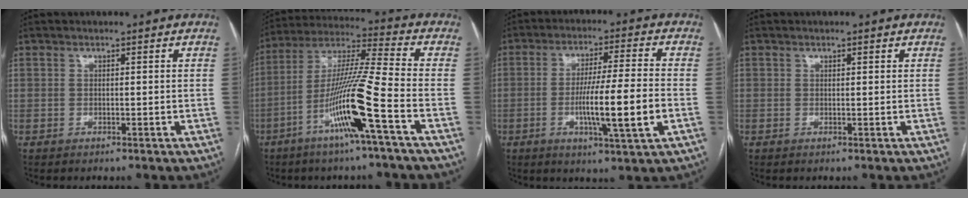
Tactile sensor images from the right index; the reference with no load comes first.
{"total": 14.4, "force": [-6.0, -1.2, 13.0], "torque": [-0.255, -0.002, -0.116]}
{"total": 11.5, "force": [-2.7, -0.2, 11.1], "torque": [-0.193, -0.010, -0.051]}
{"total": 0.5, "force": [0.3, 0.1, 0.4], "torque": [-0.010, 0.001, 0.005]}